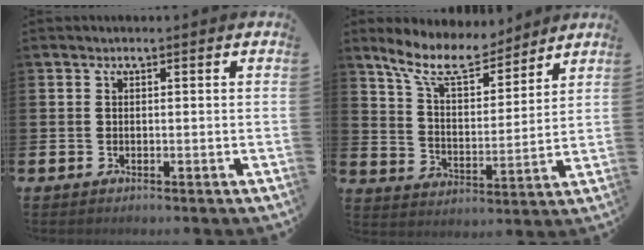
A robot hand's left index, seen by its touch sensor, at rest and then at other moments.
{"total": 10.0, "force": [8.9, 2.6, 3.6], "torque": [-0.096, -0.046, 0.162]}